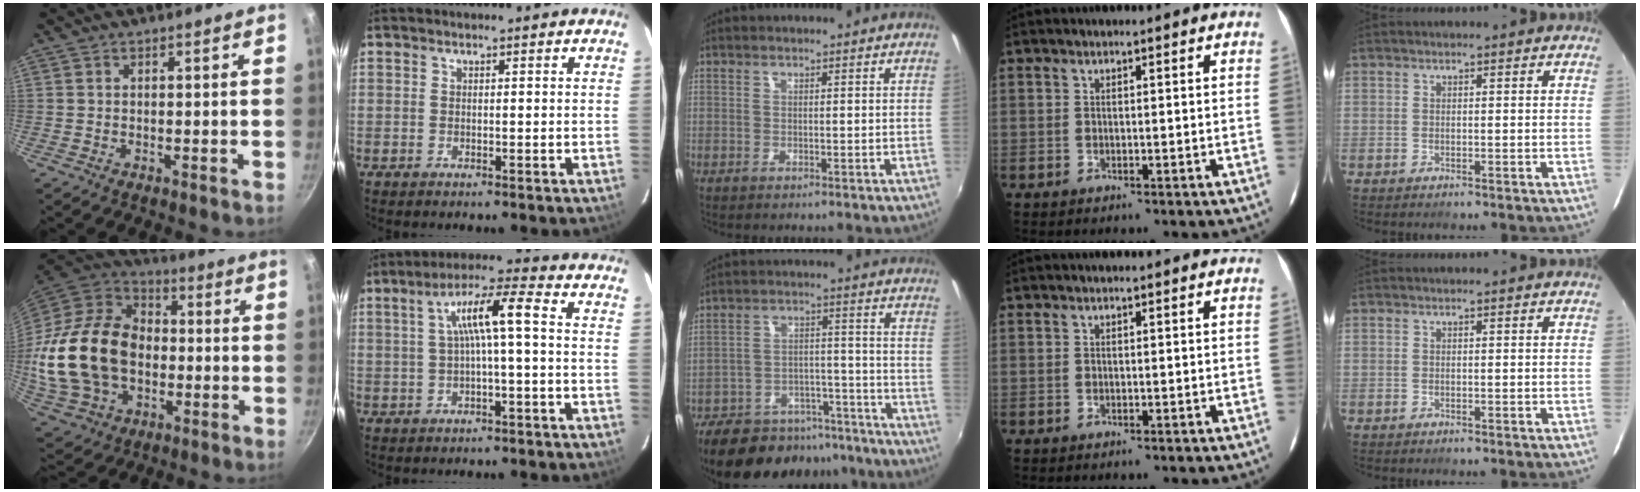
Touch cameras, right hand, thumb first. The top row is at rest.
{"thumb": {"total": 26.6, "force": [-2.0, 19.0, 18.4], "torque": [-0.343, 0.032, -0.026]}, "index": {"total": 7.7, "force": [0.0, 0.5, 7.7], "torque": [-0.143, 0.022, 0.006]}, "middle": {"total": 19.1, "force": [-17.1, 3.5, 7.7], "torque": [-0.149, -0.010, -0.225]}}